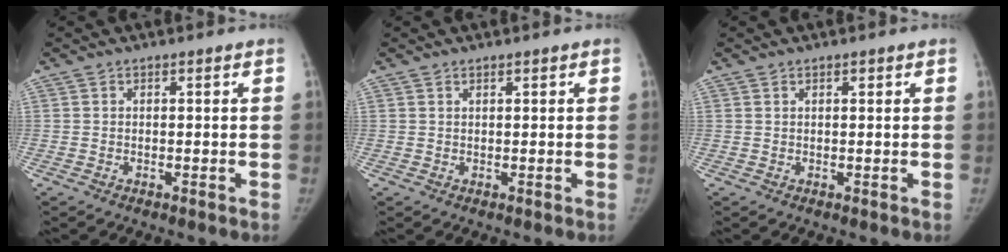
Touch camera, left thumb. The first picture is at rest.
{"total": 0.6, "force": [0.5, 0.2, 0.3], "torque": [-0.005, -0.002, 0.008]}
{"total": 0.7, "force": [0.4, 0.3, 0.4], "torque": [-0.006, -0.002, 0.007]}